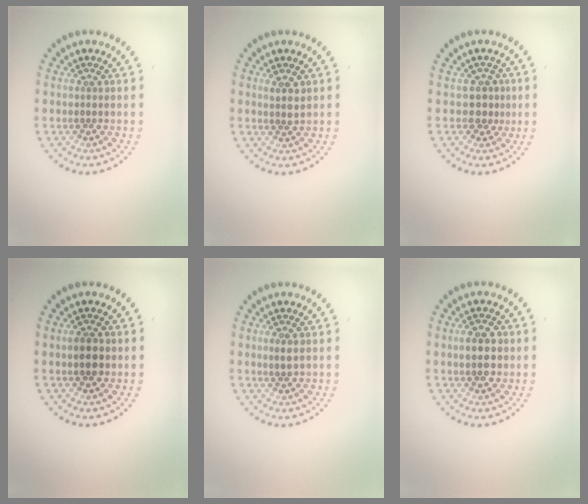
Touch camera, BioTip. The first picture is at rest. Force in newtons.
{"total": 1.6, "press": 1.3, "slide": 0.9}
{"total": 2.0, "press": 1.4, "slide": 1.4}
{"total": 1.9, "press": 1.9, "slide": 0.1}
{"total": 1.0, "press": 0.9, "slide": 0.4}
{"total": 3.0, "press": 3.0, "slide": 0.1}